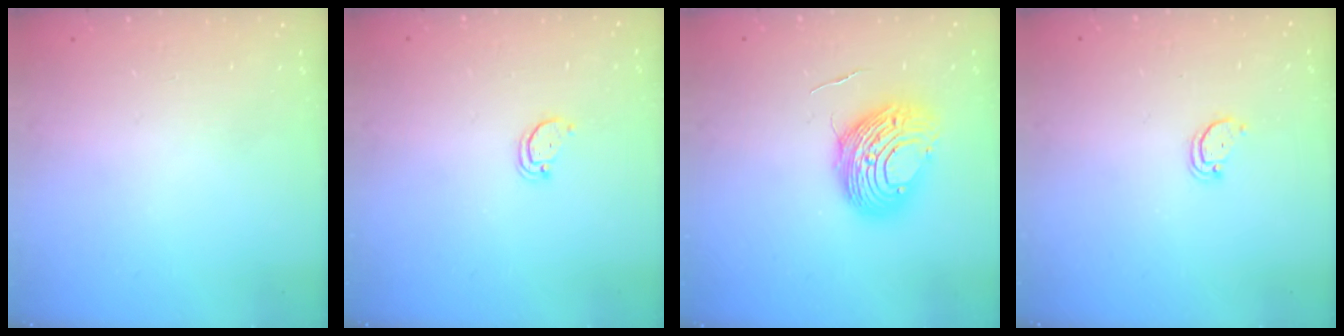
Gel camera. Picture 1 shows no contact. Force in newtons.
{"total": 2.0, "press": 2.0, "slide": 0.2}
{"total": 11.2, "press": 11.2, "slide": 1.2}
{"total": 2.1, "press": 2.1, "slide": 0.2}